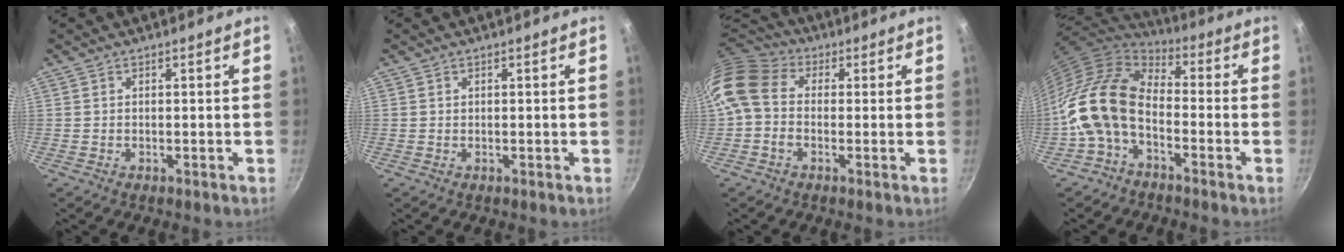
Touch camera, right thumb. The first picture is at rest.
{"total": 0.0}
{"total": 10.9, "force": [0.1, 8.5, 6.8], "torque": [-0.130, 0.027, -0.016]}
{"total": 14.8, "force": [-4.3, 9.2, 10.7], "torque": [-0.185, 0.049, -0.108]}